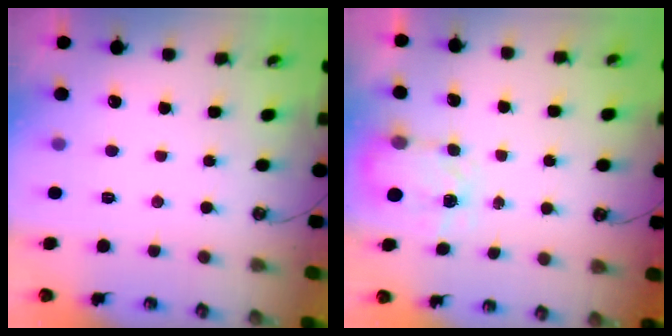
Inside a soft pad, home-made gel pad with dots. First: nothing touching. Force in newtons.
{"total": 3.8, "press": 3.7, "slide": 0.7}